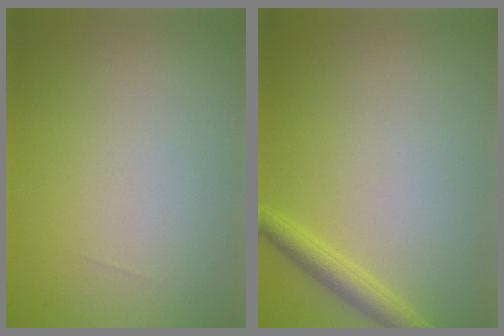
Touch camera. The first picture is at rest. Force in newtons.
{"total": 2.1, "press": 2.1, "slide": 0.1}